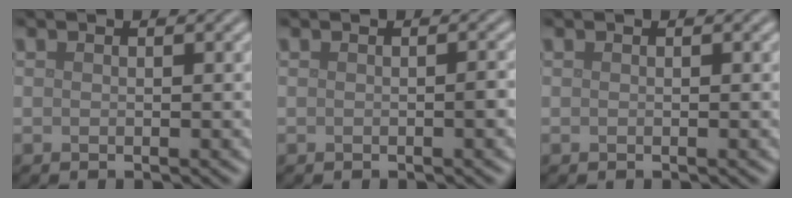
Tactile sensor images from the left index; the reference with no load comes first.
{"total": 0.7, "force": [-0.2, 0.0, 0.7], "torque": [-0.009, 0.003, -0.001]}
{"total": 0.0}